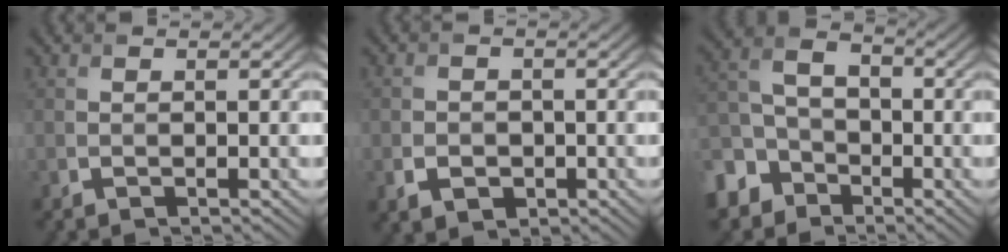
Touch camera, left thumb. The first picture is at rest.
{"total": 3.0, "force": [-1.1, 2.5, 1.3], "torque": [-0.029, -0.008, -0.020]}
{"total": 8.6, "force": [-4.7, 6.2, 3.6], "torque": [-0.097, -0.012, -0.110]}